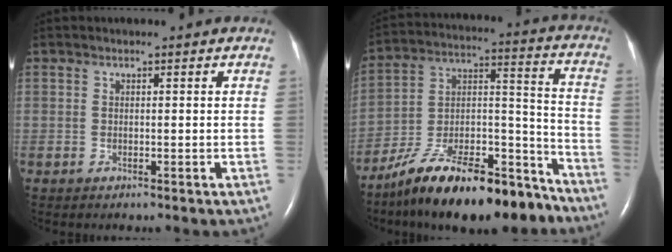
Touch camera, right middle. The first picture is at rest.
{"total": 22.6, "force": [-17.9, 5.8, 12.5], "torque": [-0.176, 0.028, -0.300]}